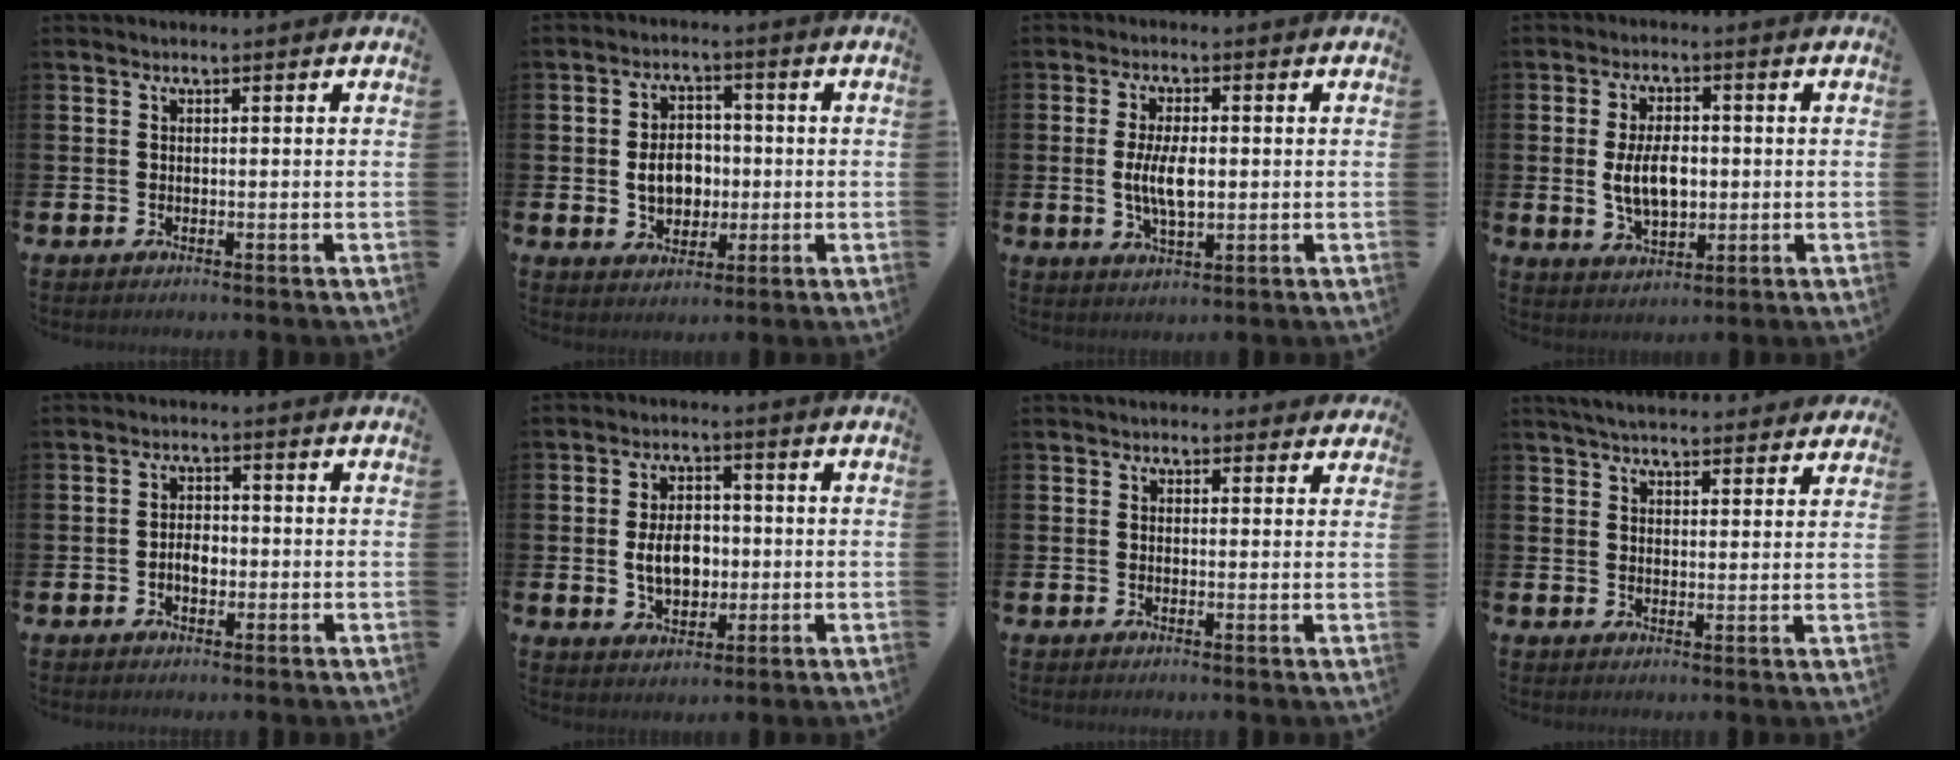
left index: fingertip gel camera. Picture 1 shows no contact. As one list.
[{"total": 5.4, "force": [-0.3, 4.3, 3.3], "torque": [-0.045, 0.002, -0.016]}, {"total": 5.7, "force": [0.2, 2.3, 5.2], "torque": [-0.100, -0.005, -0.006]}, {"total": 6.3, "force": [0.0, 3.6, 5.2], "torque": [-0.094, 0.004, -0.004]}, {"total": 2.7, "force": [-0.7, 1.7, 2.0], "torque": [-0.024, 0.000, -0.017]}, {"total": 5.5, "force": [-0.2, 3.9, 4.0], "torque": [-0.061, 0.006, -0.010]}, {"total": 2.0, "force": [1.8, 0.8, 0.2], "torque": [0.004, -0.004, 0.032]}, {"total": 4.8, "force": [4.6, 0.6, 1.0], "torque": [-0.028, -0.023, 0.084]}]